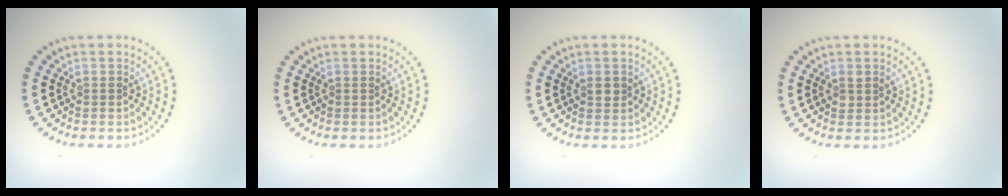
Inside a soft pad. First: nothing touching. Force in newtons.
{"total": 0.0}
{"total": 1.1, "press": 1.0, "slide": 0.4}
{"total": 1.0, "press": 0.9, "slide": 0.3}